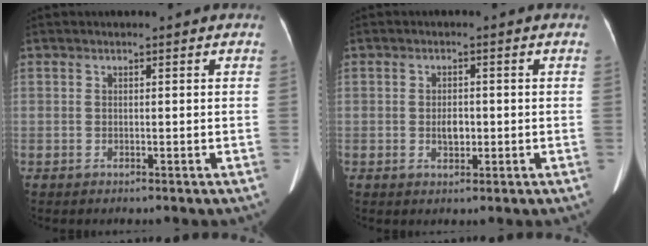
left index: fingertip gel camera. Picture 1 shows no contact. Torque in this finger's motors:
{"motor_torque": [0.49, 0.15, 0.09, 0.01]}